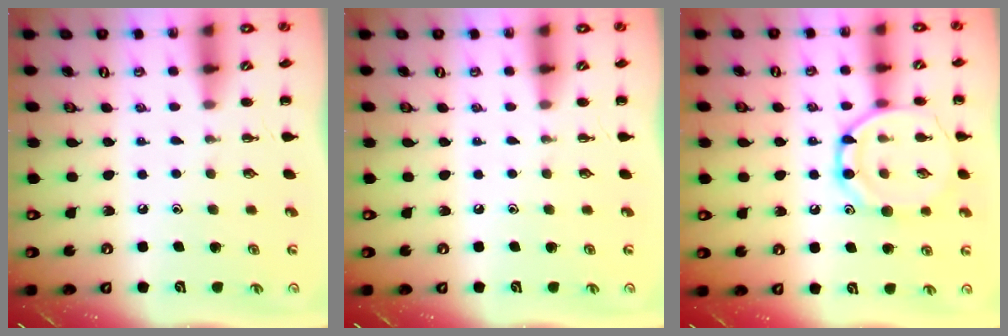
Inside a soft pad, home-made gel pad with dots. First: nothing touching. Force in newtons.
{"total": 0.0}
{"total": 13.9, "press": 13.9, "slide": 0.7}